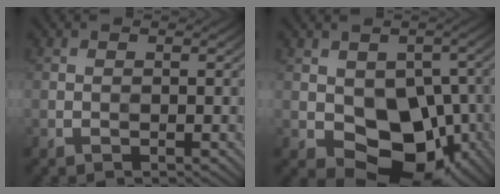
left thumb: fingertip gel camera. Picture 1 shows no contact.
{"total": 11.5, "force": [-2.2, 8.0, 8.0], "torque": [-0.125, -0.020, -0.033]}